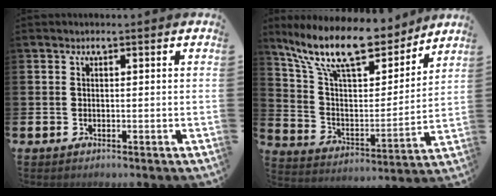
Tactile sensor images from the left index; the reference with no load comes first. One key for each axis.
{"total": 14.2, "fx": 11.6, "fy": 4.2, "fz": 7.1, "tx": -0.171, "ty": -0.069, "tz": 0.204}